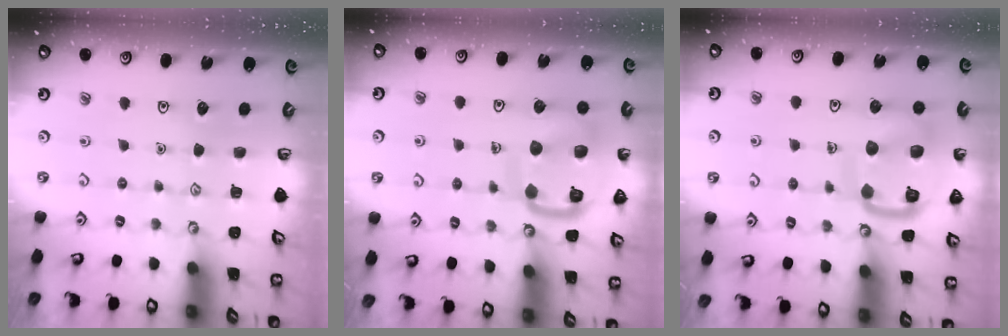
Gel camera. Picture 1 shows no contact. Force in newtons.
{"total": 14.0, "press": 13.9, "slide": 1.4}
{"total": 14.0, "press": 13.9, "slide": 1.4}